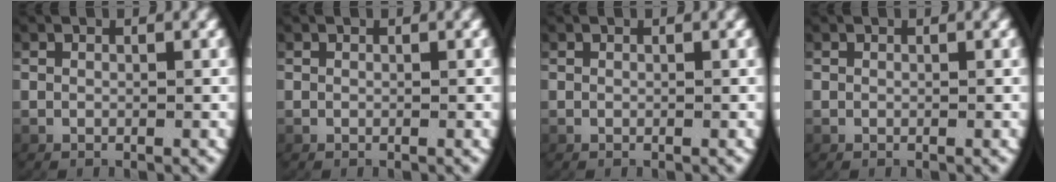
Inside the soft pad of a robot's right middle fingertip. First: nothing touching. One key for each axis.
{"total": 0.0}
{"total": 0.0}
{"total": 0.0}